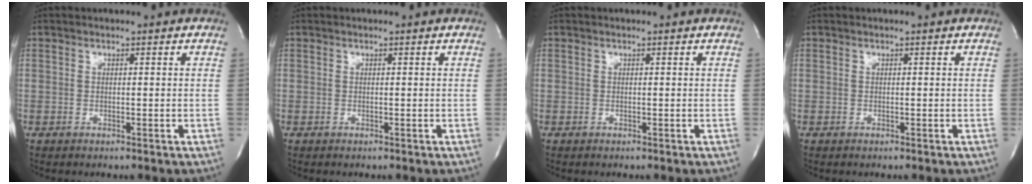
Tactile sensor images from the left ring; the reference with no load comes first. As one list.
[{"total": 0.0}, {"total": 0.0}, {"total": 0.0}]